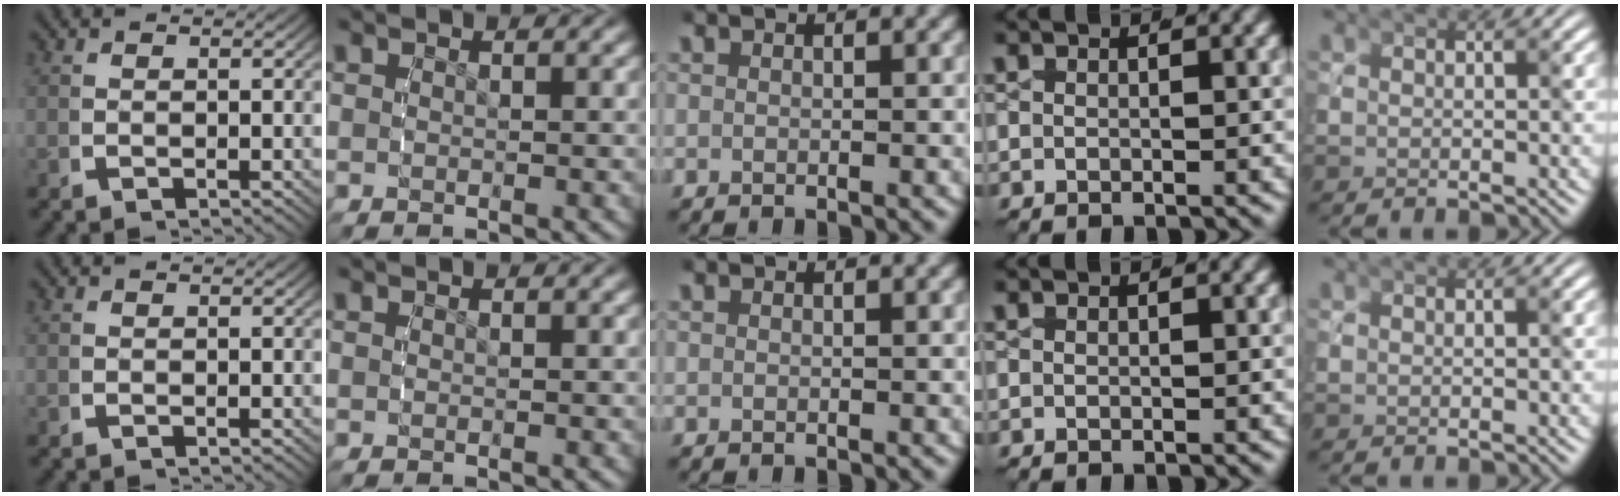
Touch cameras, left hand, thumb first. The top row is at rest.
{}